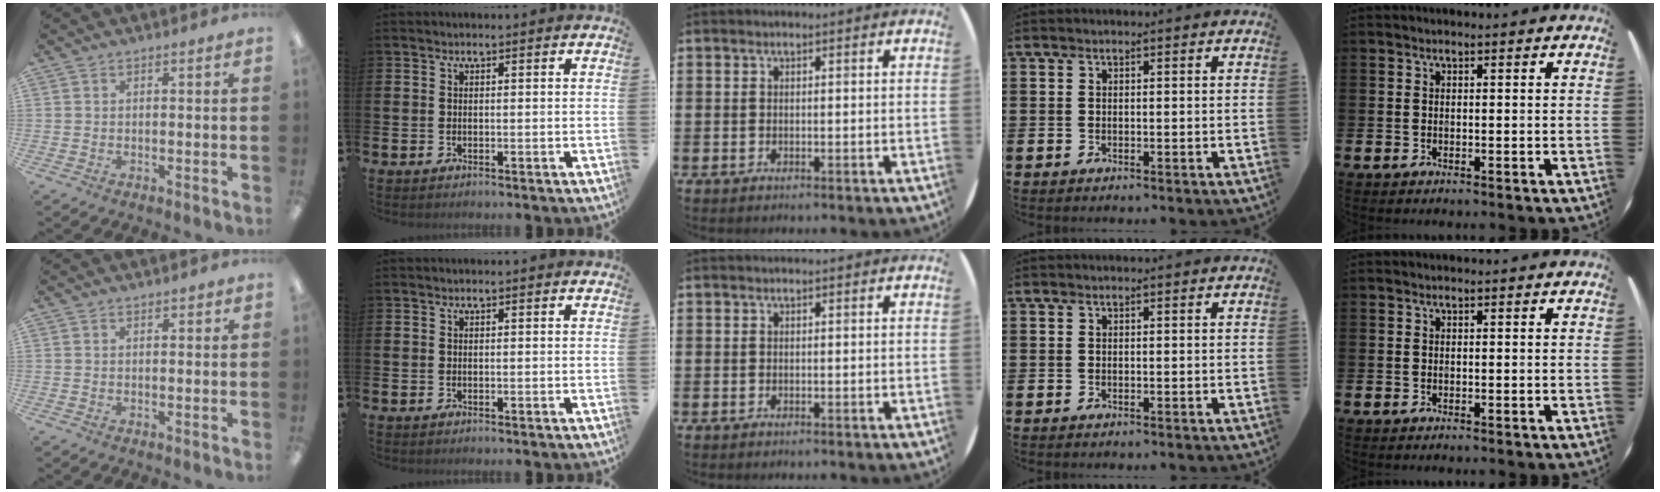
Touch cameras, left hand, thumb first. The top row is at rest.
{"thumb": {"total": 0.7, "force": [0.5, 0.4, 0.2], "torque": [0.005, -0.003, 0.009]}}